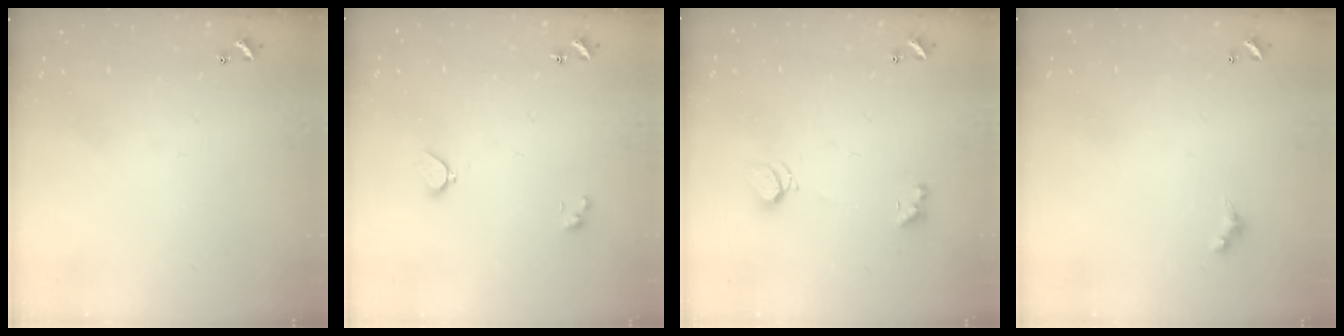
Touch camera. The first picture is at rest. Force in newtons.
{"total": 2.1, "press": 2.0, "slide": 0.5}
{"total": 2.5, "press": 2.5, "slide": 0.6}
{"total": 1.5, "press": 1.4, "slide": 0.3}